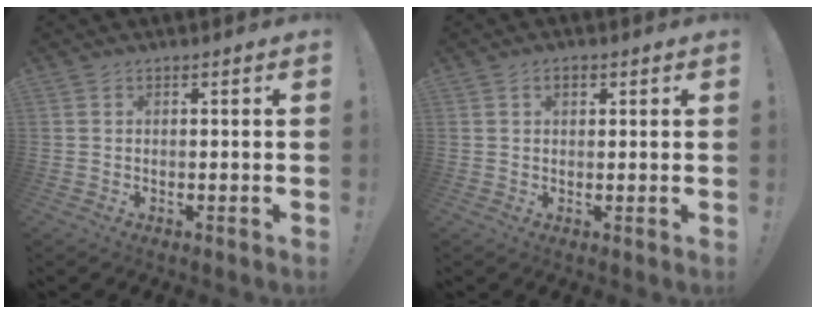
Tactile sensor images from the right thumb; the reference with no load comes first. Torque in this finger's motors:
{"motor_torque": [0.18, 0.93, 0.10, -0.11, 0.00]}